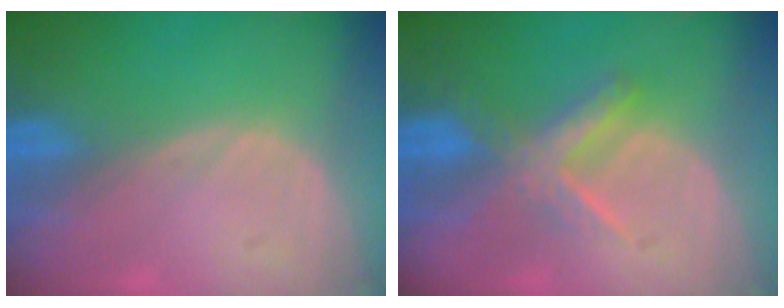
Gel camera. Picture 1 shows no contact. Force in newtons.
{"total": 5.6, "press": 5.6, "slide": 0.1}